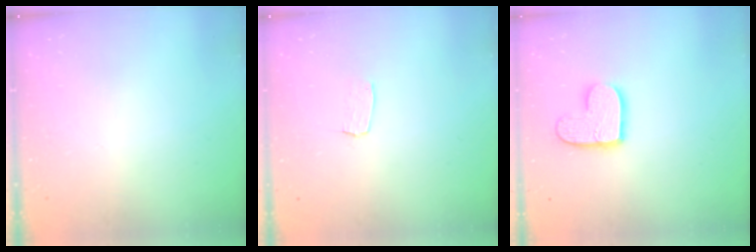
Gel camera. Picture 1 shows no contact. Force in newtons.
{"total": 3.0, "press": 3.0, "slide": 0.2}
{"total": 11.5, "press": 11.4, "slide": 1.0}